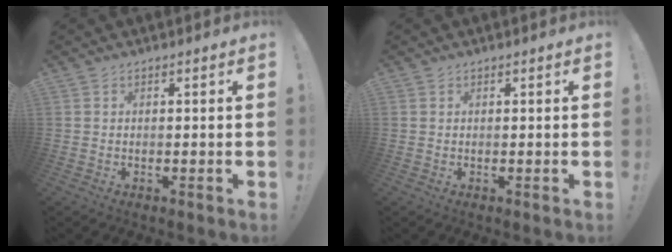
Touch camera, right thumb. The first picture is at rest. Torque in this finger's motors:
{"motor_torque": [0.00, -0.01, 0.22, 0.08, 0.00]}